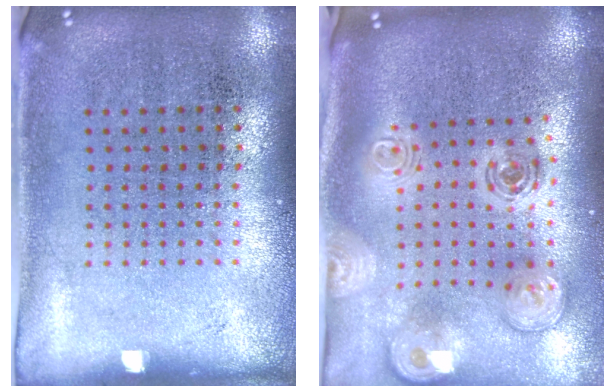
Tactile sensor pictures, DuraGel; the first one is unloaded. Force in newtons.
{"total": 2.6, "press": 1.9, "slide": 1.8}